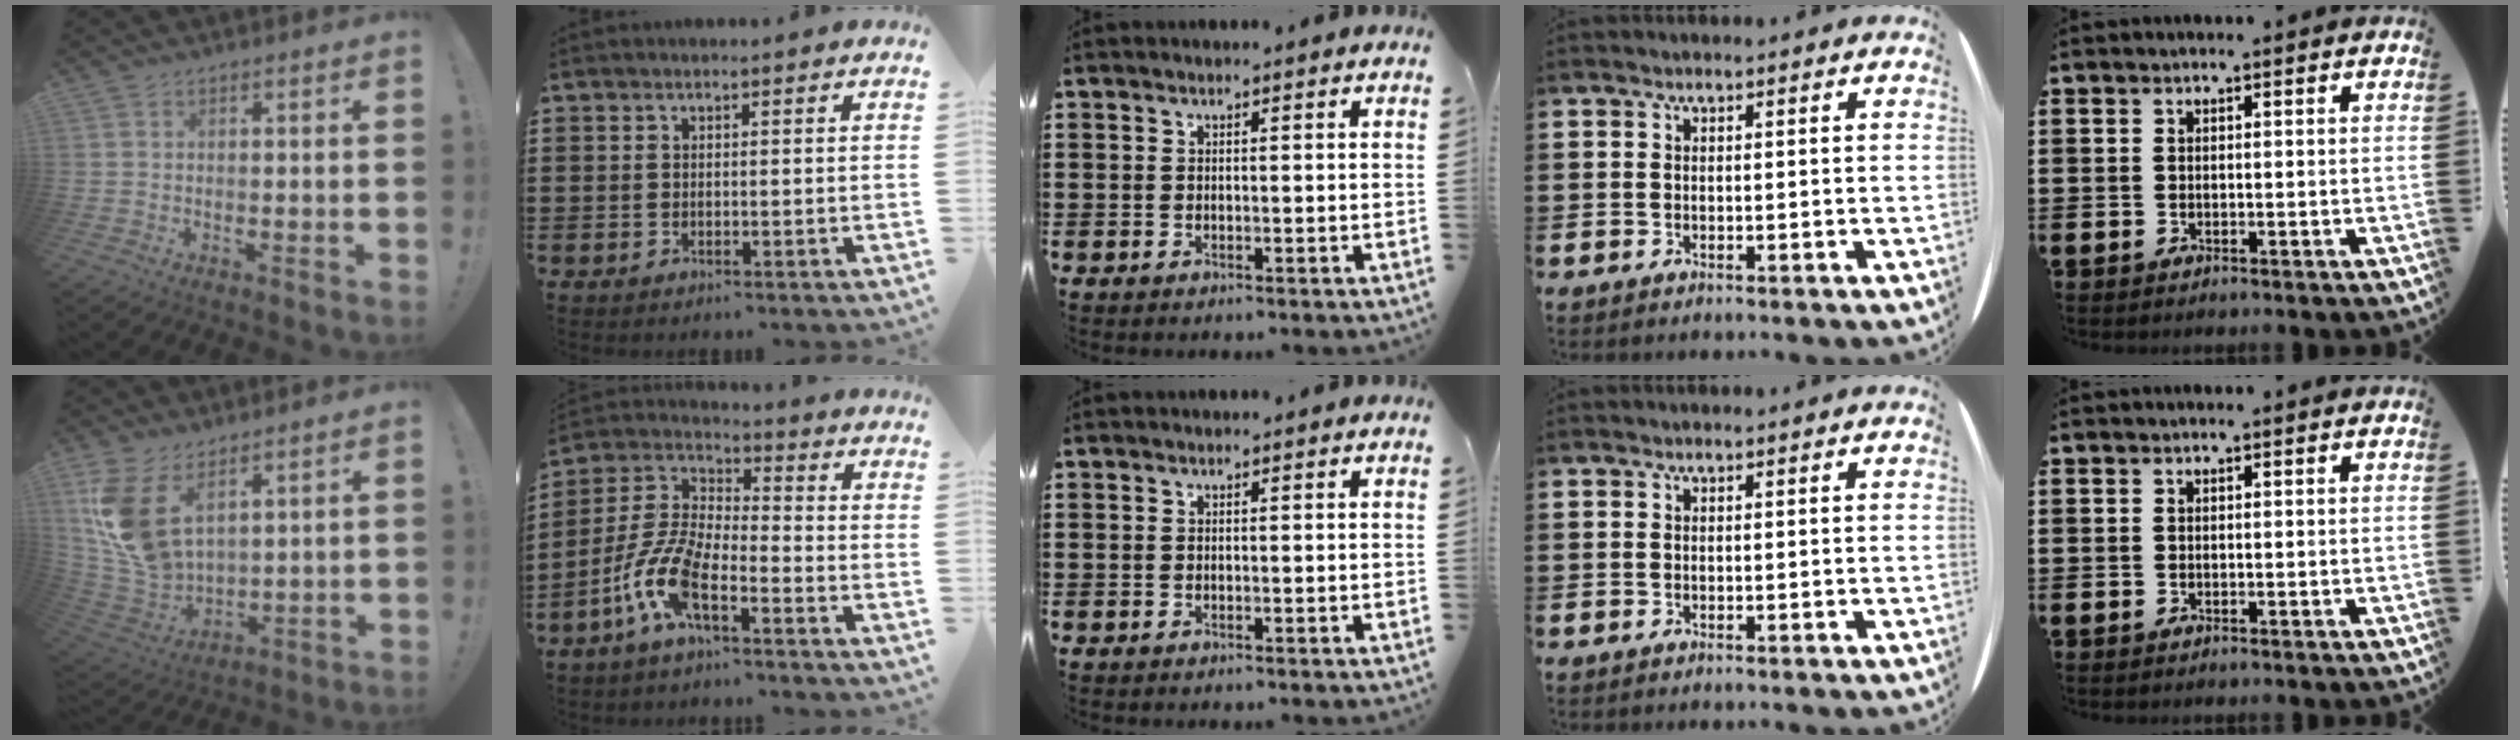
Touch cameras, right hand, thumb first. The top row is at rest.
{"thumb": {"total": 14.6, "force": [6.9, 8.4, 9.8], "torque": [-0.213, -0.050, 0.130]}, "index": {"total": 9.9, "force": [-5.6, 3.0, 7.7], "torque": [-0.198, -0.020, -0.114]}}